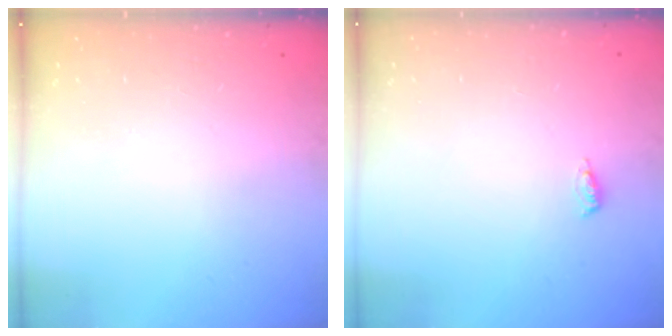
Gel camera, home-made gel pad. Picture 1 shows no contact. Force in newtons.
{"total": 3.8, "press": 3.6, "slide": 1.2}